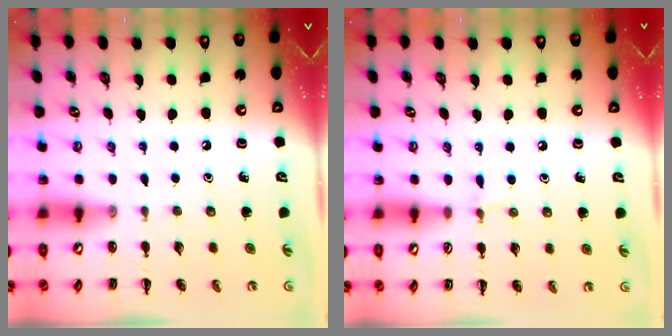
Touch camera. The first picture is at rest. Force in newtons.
{"total": 3.8, "press": 3.5, "slide": 1.3}